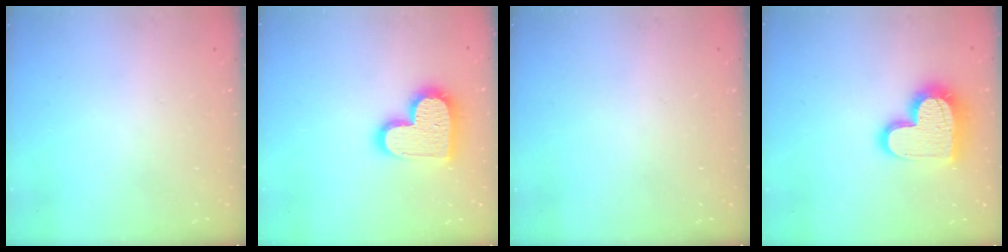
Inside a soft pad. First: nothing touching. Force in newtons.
{"total": 17.1, "press": 17.1, "slide": 1.1}
{"total": 0.0}
{"total": 17.2, "press": 17.2, "slide": 1.2}